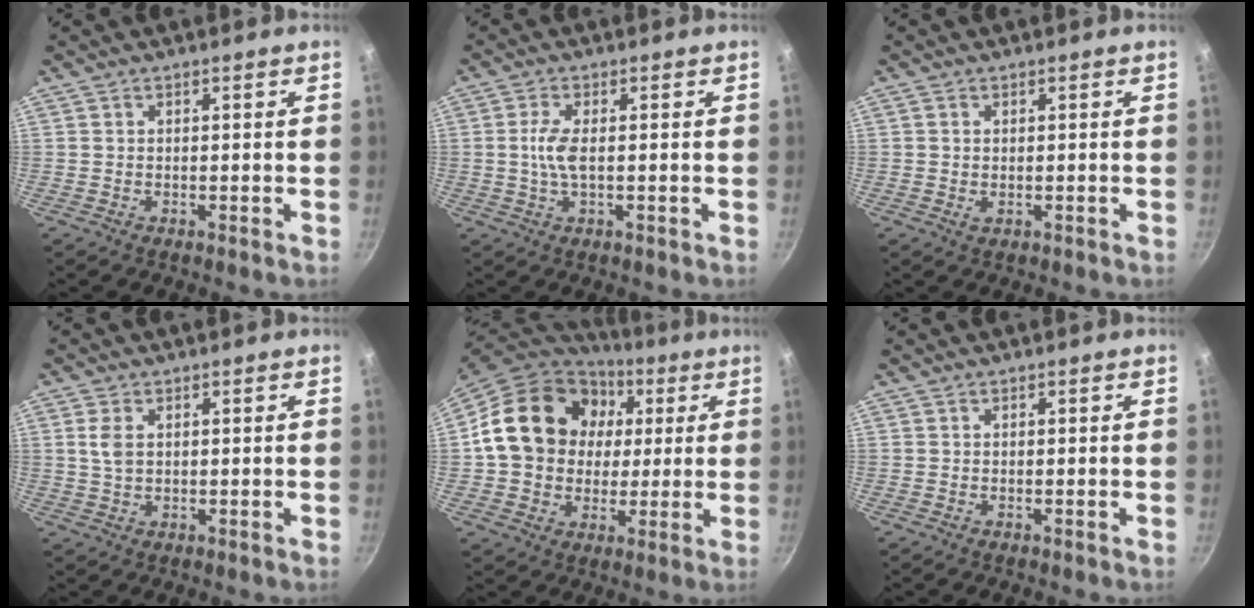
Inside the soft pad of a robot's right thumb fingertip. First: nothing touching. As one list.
[{"total": 4.4, "force": [0.0, 1.6, 4.1], "torque": [-0.098, 0.002, -0.002]}, {"total": 1.0, "force": [0.0, 0.7, 0.7], "torque": [-0.012, -0.001, 0.001]}, {"total": 3.9, "force": [1.0, 2.4, 2.8], "torque": [-0.055, -0.001, 0.020]}, {"total": 21.2, "force": [3.6, 17.5, 11.4], "torque": [-0.178, 0.027, 0.057]}, {"total": 0.0}]